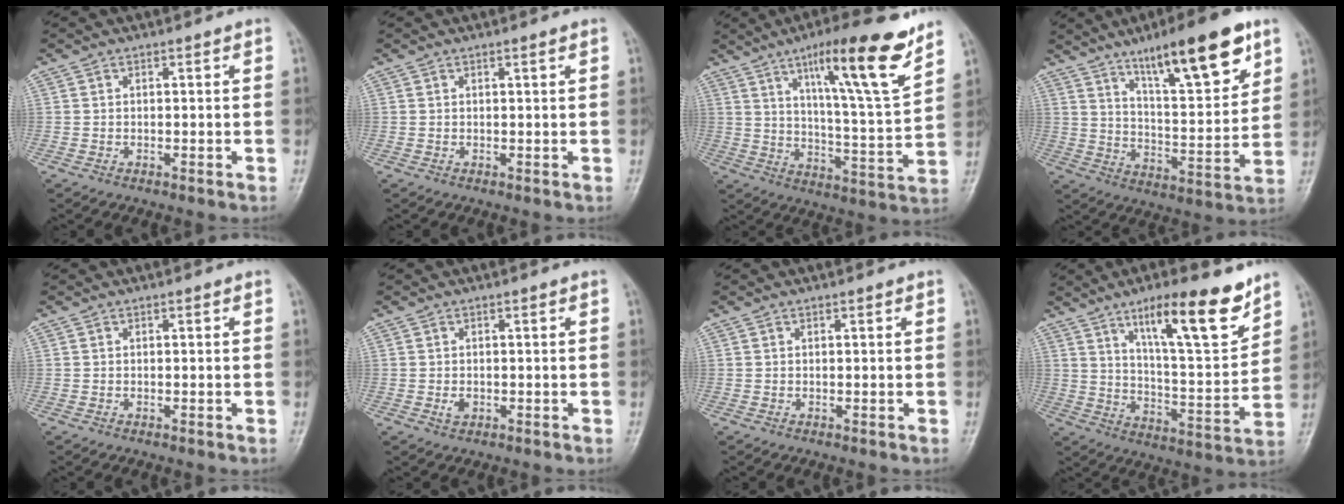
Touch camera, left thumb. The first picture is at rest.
{"total": 0.7, "force": [0.4, -0.1, 0.5], "torque": [-0.011, -0.002, 0.008]}
{"total": 18.5, "force": [11.3, 2.3, 14.4], "torque": [-0.204, -0.061, 0.180]}
{"total": 18.8, "force": [11.4, 4.6, 14.2], "torque": [-0.192, -0.055, 0.189]}
{"total": 0.0}
{"total": 1.4, "force": [-0.3, 1.0, 0.9], "torque": [-0.015, -0.001, -0.003]}
{"total": 0.0}
{"total": 17.1, "force": [10.9, 3.8, 12.6], "torque": [-0.172, -0.066, 0.184]}